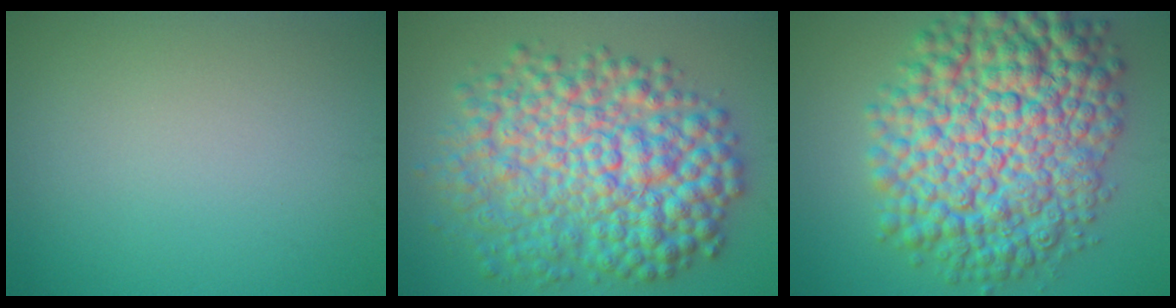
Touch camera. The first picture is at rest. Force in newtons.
{"total": 11.2, "press": 11.2, "slide": 0.1}
{"total": 14.3, "press": 14.3, "slide": 0.3}